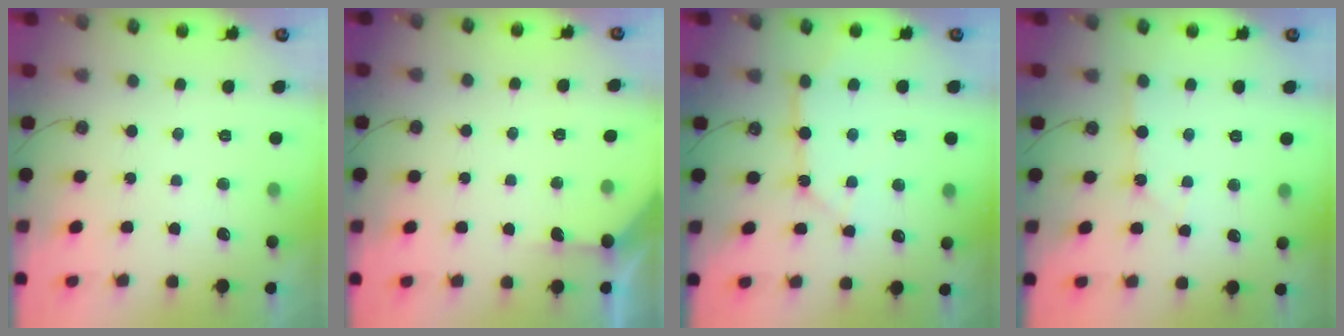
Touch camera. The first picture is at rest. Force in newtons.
{"total": 2.0, "press": 1.9, "slide": 0.2}
{"total": 10.6, "press": 10.5, "slide": 1.2}
{"total": 1.9, "press": 1.8, "slide": 0.3}